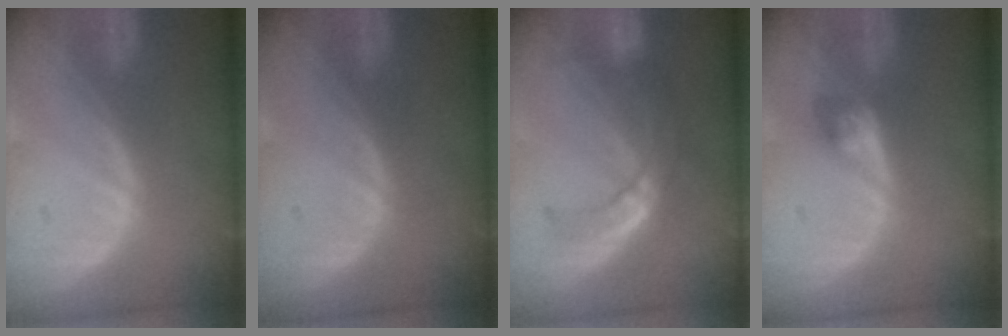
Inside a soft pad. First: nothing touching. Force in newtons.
{"total": 0.0}
{"total": 7.8, "press": 6.5, "slide": 4.3}
{"total": 3.0, "press": 2.6, "slide": 1.5}